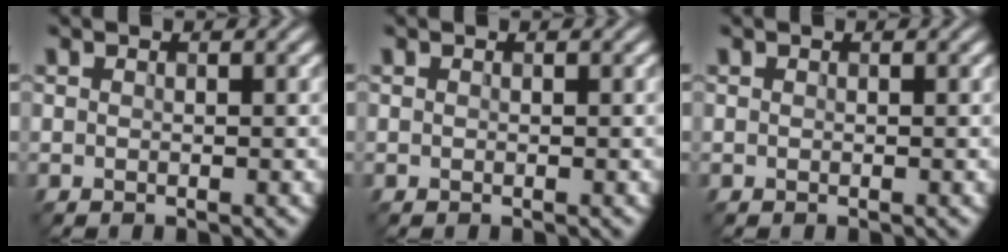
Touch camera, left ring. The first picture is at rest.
{"total": 0.0}
{"total": 0.0}